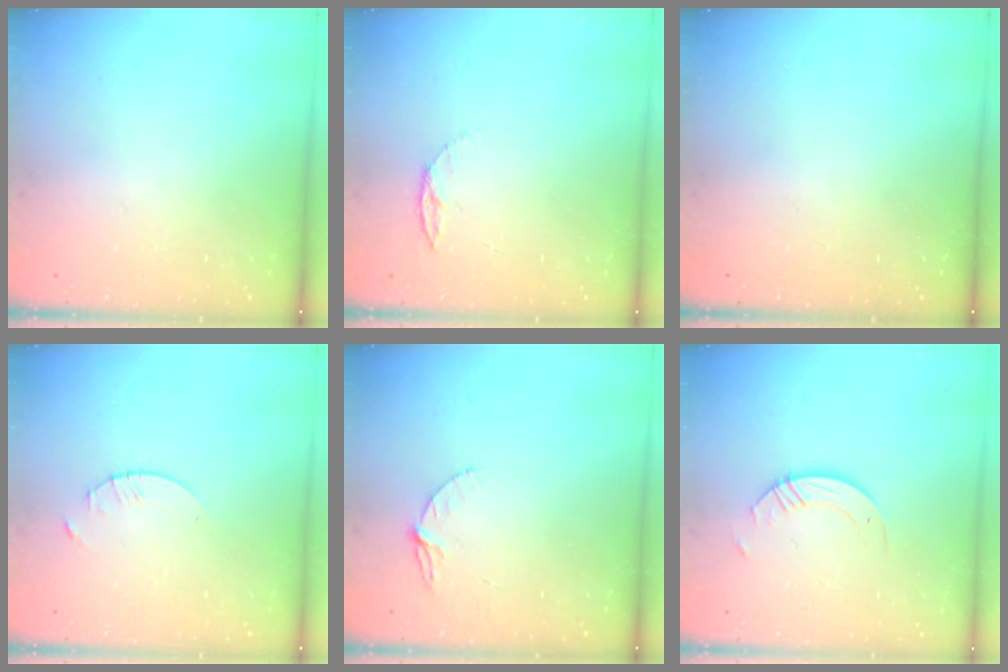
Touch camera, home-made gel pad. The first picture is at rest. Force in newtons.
{"total": 4.4, "press": 4.4, "slide": 0.5}
{"total": 0.0}
{"total": 1.3, "press": 1.3, "slide": 0.2}
{"total": 5.3, "press": 5.3, "slide": 0.5}
{"total": 3.4, "press": 3.4, "slide": 0.3}